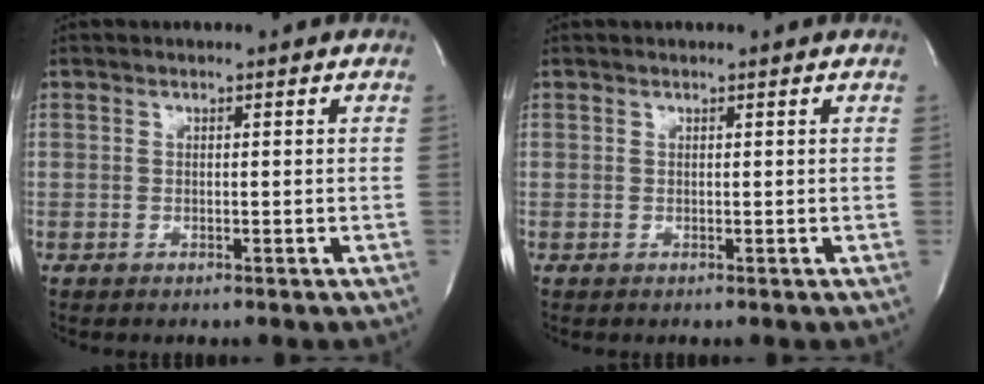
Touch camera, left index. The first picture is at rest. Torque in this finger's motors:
{"motor_torque": [0.22, -0.16, -0.01, -0.01]}